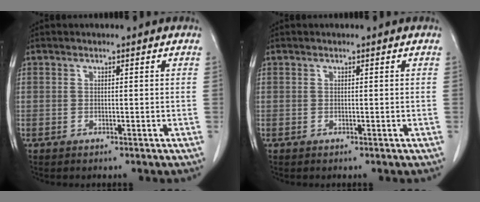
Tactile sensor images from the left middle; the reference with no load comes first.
{"total": 0.0}